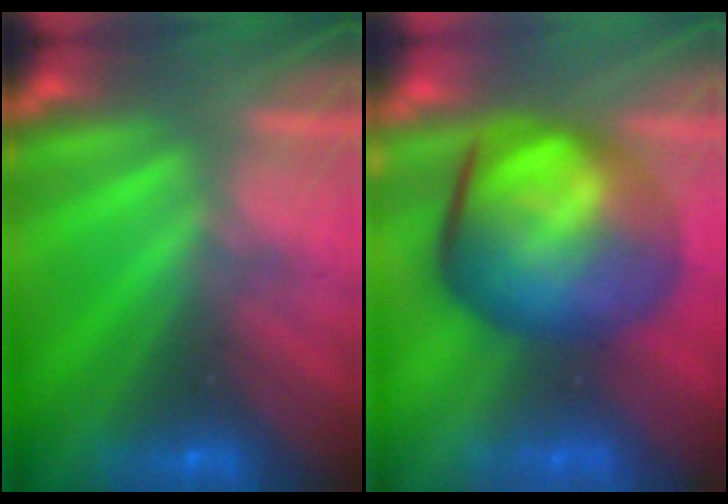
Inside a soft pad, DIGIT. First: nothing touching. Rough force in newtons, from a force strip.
{"total": 7.7}